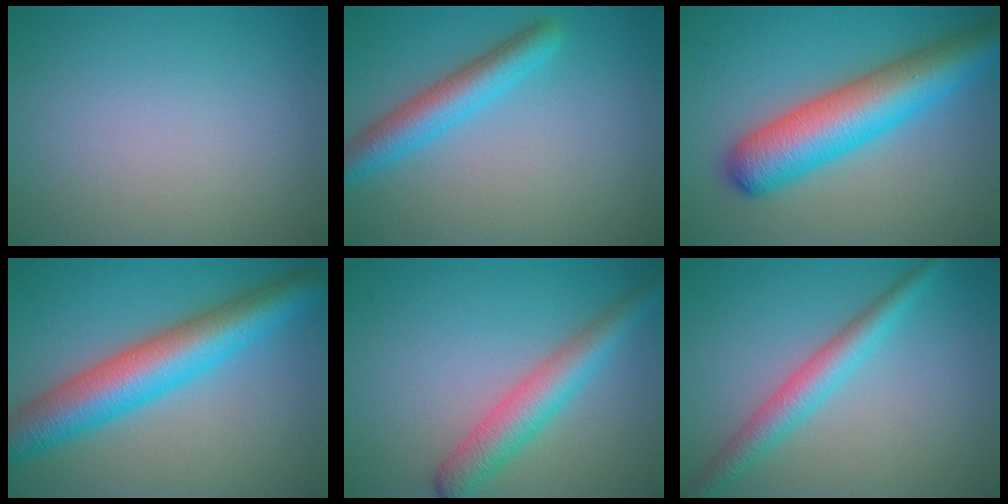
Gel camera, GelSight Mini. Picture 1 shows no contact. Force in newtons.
{"total": 4.1, "press": 4.1, "slide": 0.1}
{"total": 9.3, "press": 9.2, "slide": 0.3}
{"total": 8.6, "press": 8.6, "slide": 0.2}
{"total": 4.5, "press": 4.5, "slide": 0.2}
{"total": 3.7, "press": 3.7, "slide": 0.1}